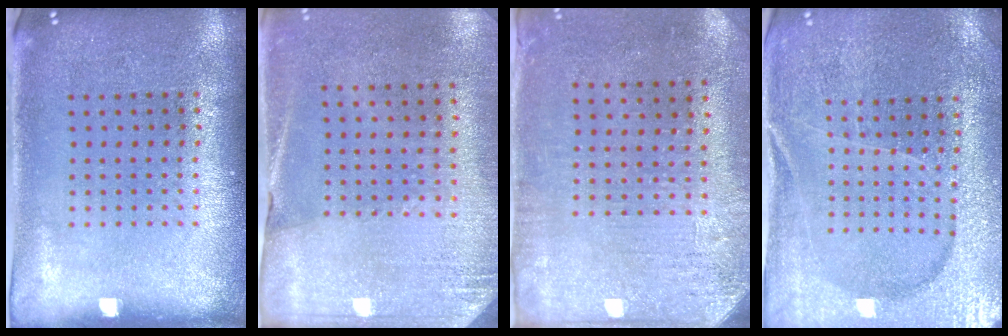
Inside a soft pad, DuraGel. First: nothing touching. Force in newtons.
{"total": 2.6, "press": 2.3, "slide": 1.1}
{"total": 3.1, "press": 2.5, "slide": 1.8}
{"total": 3.1, "press": 3.1, "slide": 0.4}